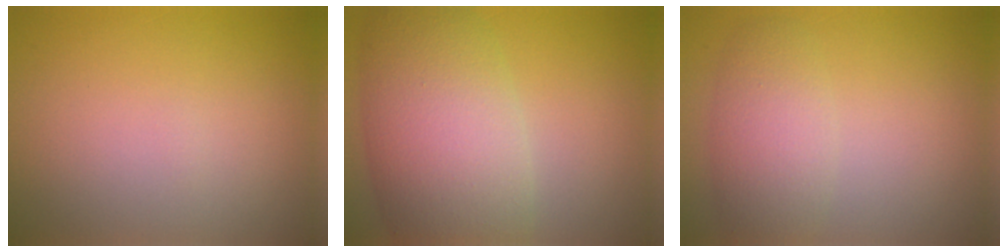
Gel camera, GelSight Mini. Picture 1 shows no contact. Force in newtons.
{"total": 10.4, "press": 10.4, "slide": 0.4}
{"total": 3.9, "press": 3.9, "slide": 0.1}